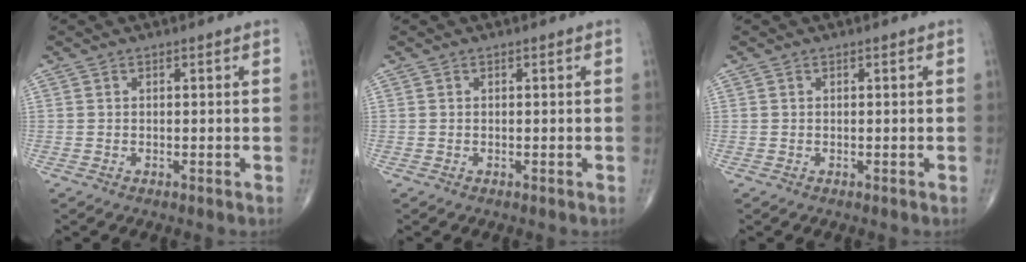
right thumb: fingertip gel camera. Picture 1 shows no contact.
{"total": 0.0}
{"total": 0.0}